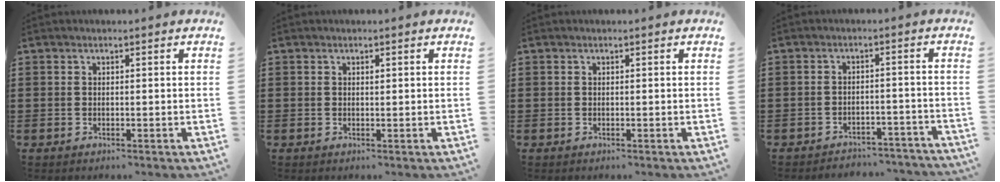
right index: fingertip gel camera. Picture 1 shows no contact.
{"total": 0.5, "force": [0.2, 0.3, 0.4], "torque": [-0.009, 0.000, 0.004]}
{"total": 0.0}
{"total": 3.1, "force": [-3.1, 0.4, 0.2], "torque": [-0.008, 0.001, -0.064]}